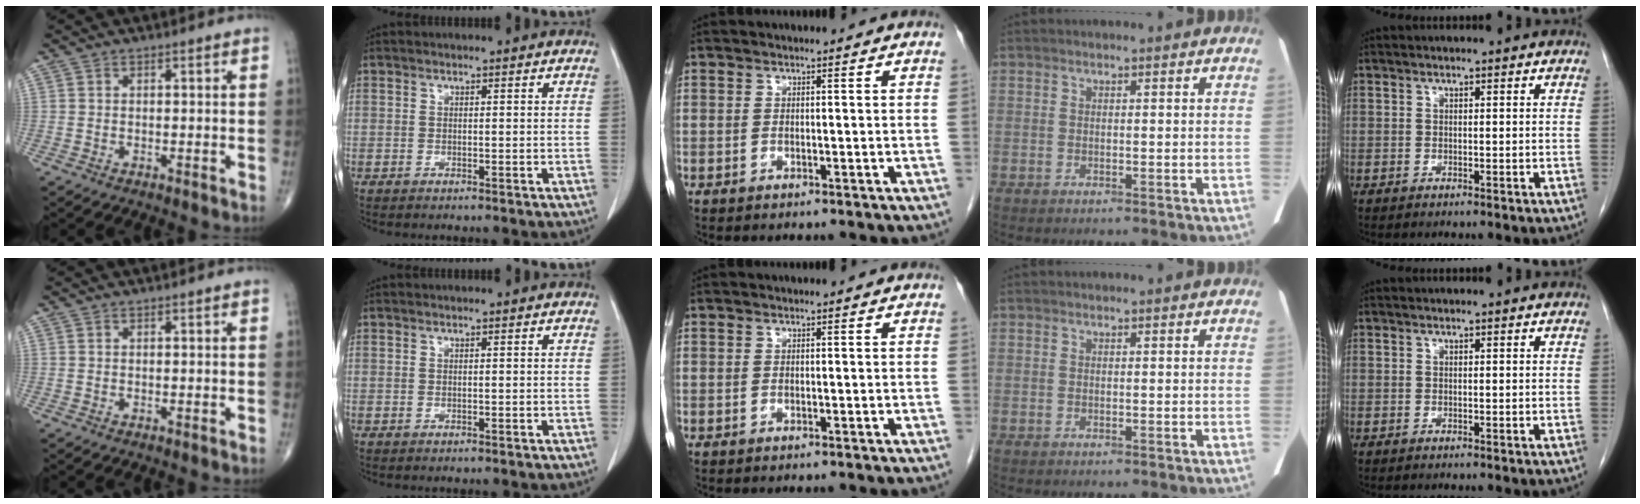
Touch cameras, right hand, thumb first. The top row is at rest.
{}